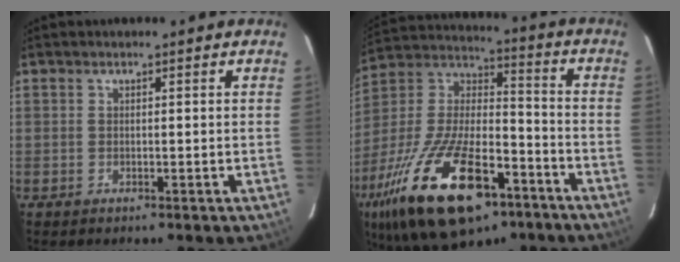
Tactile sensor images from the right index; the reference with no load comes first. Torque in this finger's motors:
{"motor_torque": [1.97, -0.17, 0.77, 0.17]}